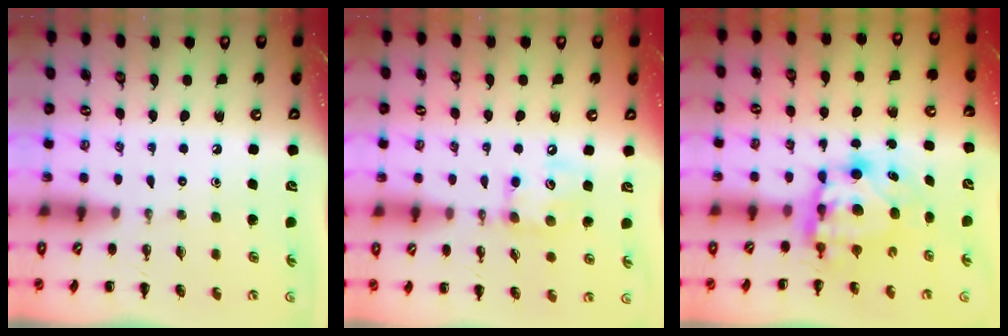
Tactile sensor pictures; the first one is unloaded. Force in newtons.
{"total": 8.9, "press": 8.8, "slide": 0.5}
{"total": 7.7, "press": 7.5, "slide": 1.6}